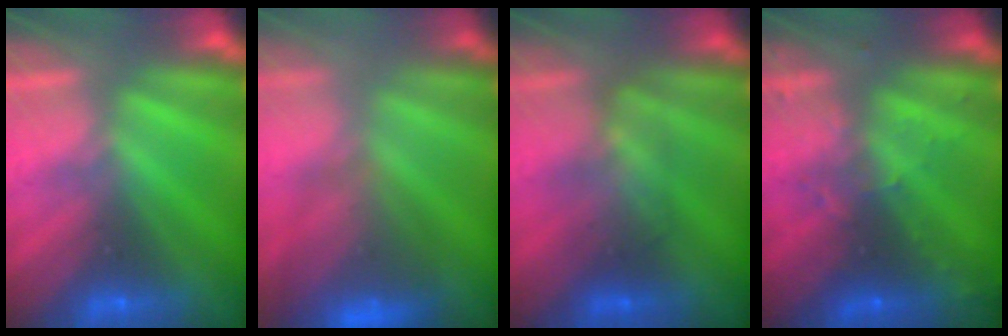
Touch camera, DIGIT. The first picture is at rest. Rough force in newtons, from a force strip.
{"total": 6.3}
{"total": 2.3}
{"total": 3.0}